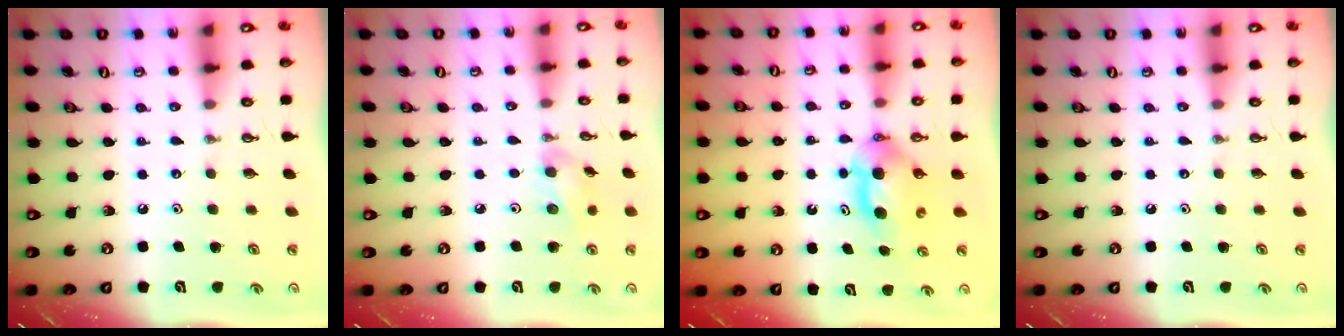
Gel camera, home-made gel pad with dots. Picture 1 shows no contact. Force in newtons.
{"total": 7.3, "press": 6.9, "slide": 2.3}
{"total": 6.6, "press": 6.0, "slide": 2.8}
{"total": 0.0}